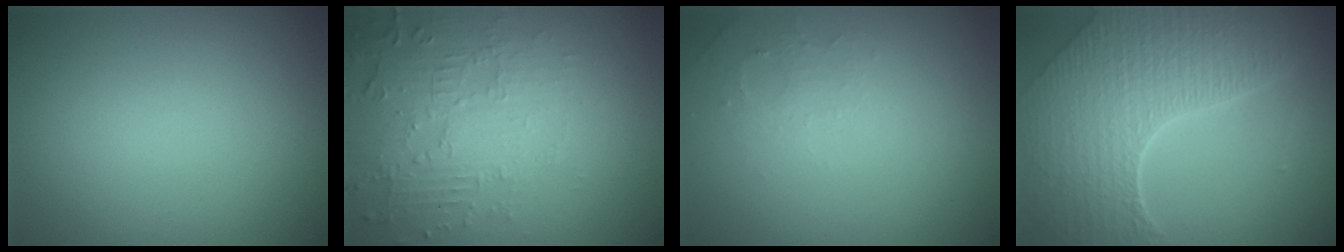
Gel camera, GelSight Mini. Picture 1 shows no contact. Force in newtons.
{"total": 4.5, "press": 3.3, "slide": 3.1}
{"total": 1.6, "press": 1.5, "slide": 0.4}
{"total": 7.8, "press": 5.6, "slide": 5.4}